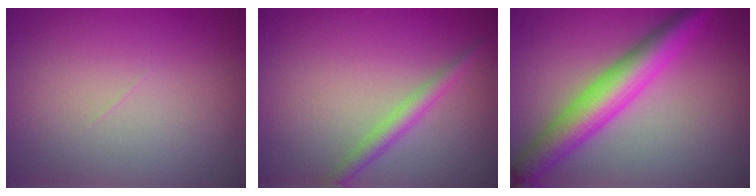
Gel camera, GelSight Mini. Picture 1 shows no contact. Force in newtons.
{"total": 1.9, "press": 1.9, "slide": 0.0}
{"total": 6.0, "press": 6.0, "slide": 0.1}